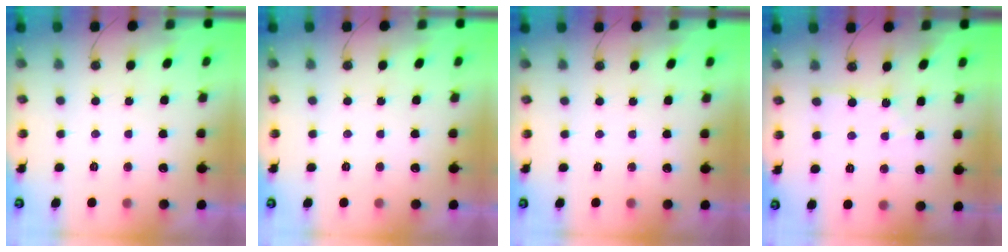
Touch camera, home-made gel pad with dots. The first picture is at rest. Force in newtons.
{"total": 0.0}
{"total": 0.0}
{"total": 2.6, "press": 2.6, "slide": 0.4}